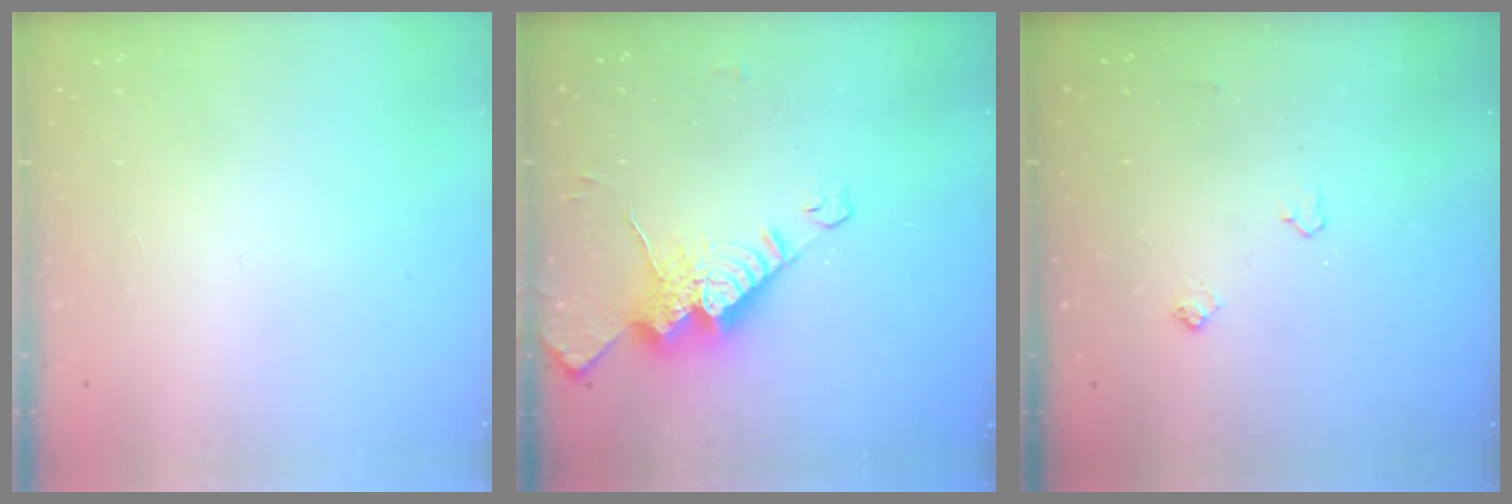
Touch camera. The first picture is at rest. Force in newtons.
{"total": 14.6, "press": 14.5, "slide": 1.3}
{"total": 5.0, "press": 5.0, "slide": 0.6}